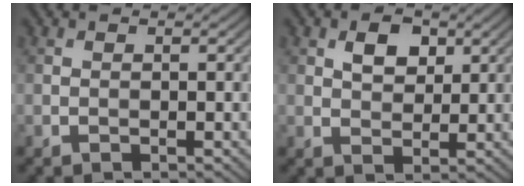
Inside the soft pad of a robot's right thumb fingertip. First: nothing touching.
{"total": 3.8, "force": [1.7, 2.4, 2.4], "torque": [-0.046, 0.000, 0.030]}